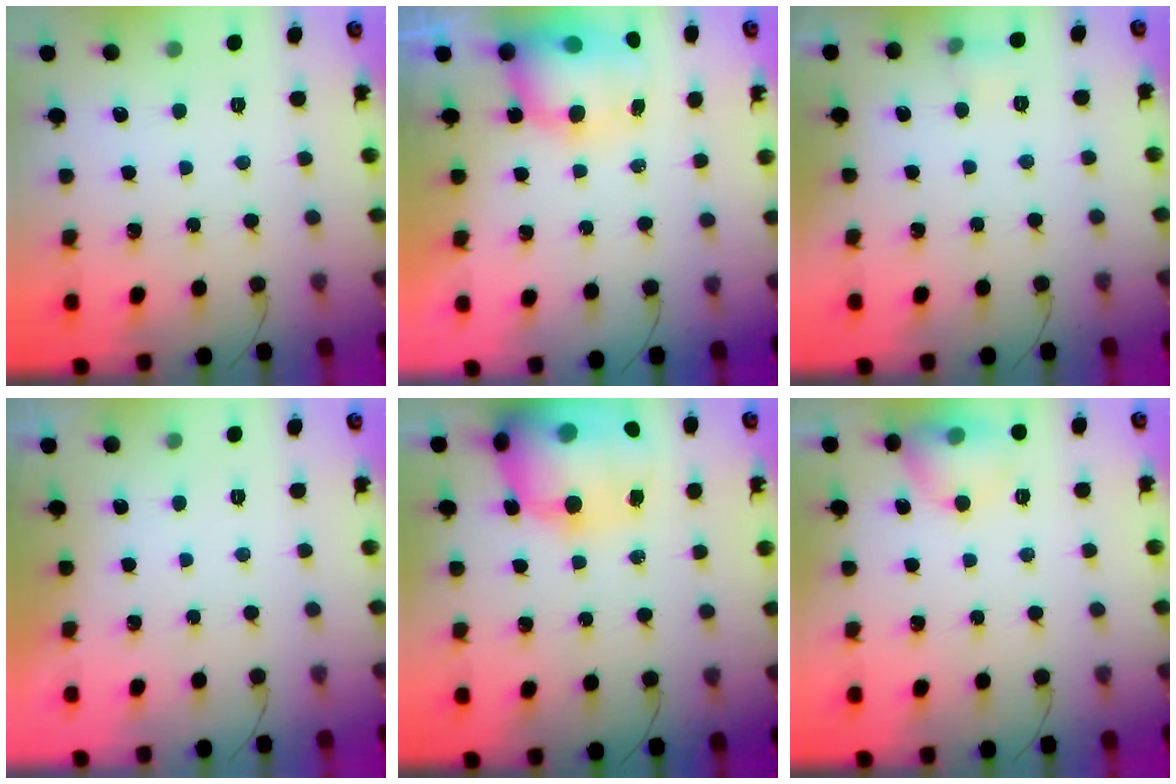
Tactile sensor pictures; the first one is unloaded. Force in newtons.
{"total": 9.8, "press": 9.5, "slide": 2.2}
{"total": 5.4, "press": 5.1, "slide": 1.8}
{"total": 0.0}
{"total": 26.4, "press": 25.8, "slide": 5.3}
{"total": 10.2, "press": 10.0, "slide": 2.0}